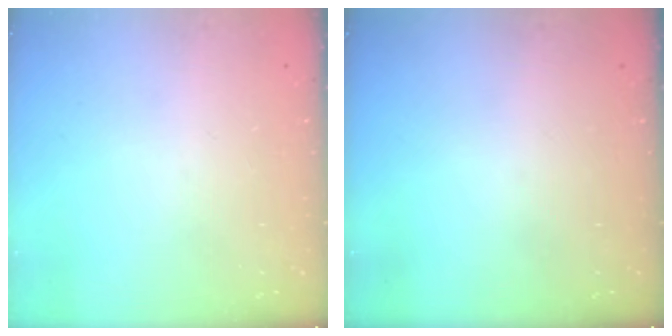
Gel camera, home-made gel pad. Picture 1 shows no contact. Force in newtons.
{"total": 0.0}